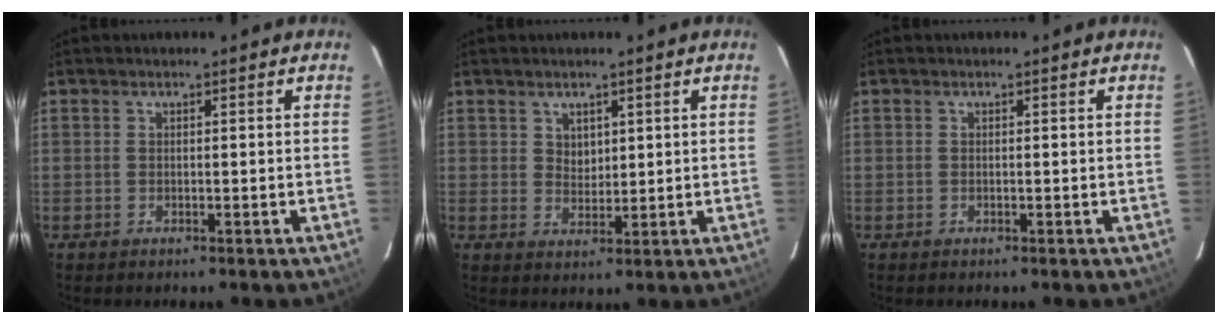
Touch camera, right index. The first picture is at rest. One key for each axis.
{"total": 2.9, "fx": 1.5, "fy": 2.2, "fz": 1.1, "tx": -0.012, "ty": 0.002, "tz": 0.029}
{"total": 0.0}